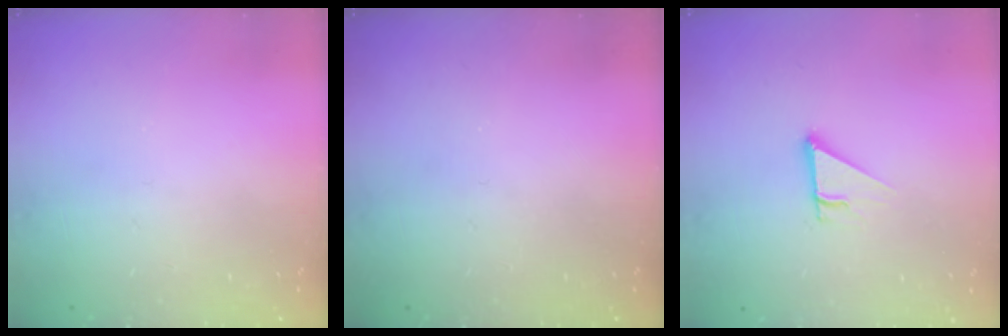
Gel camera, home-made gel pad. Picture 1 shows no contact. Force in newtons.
{"total": 0.0}
{"total": 2.5, "press": 2.5, "slide": 0.2}